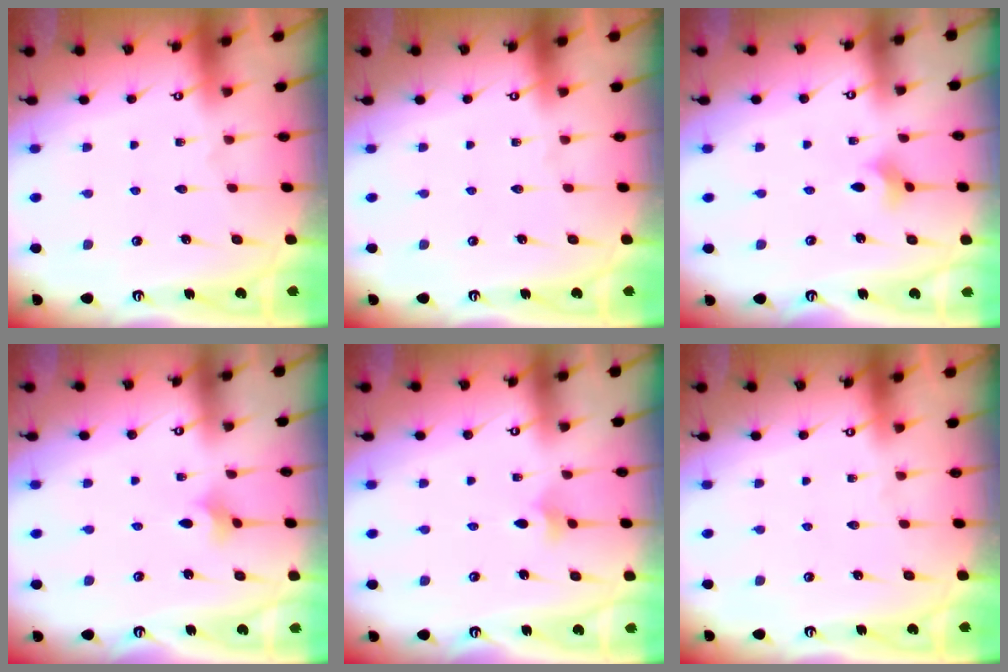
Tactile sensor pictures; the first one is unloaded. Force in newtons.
{"total": 0.0}
{"total": 2.2, "press": 2.2, "slide": 0.5}
{"total": 2.3, "press": 2.2, "slide": 0.5}
{"total": 3.7, "press": 3.6, "slide": 0.8}
{"total": 0.0}